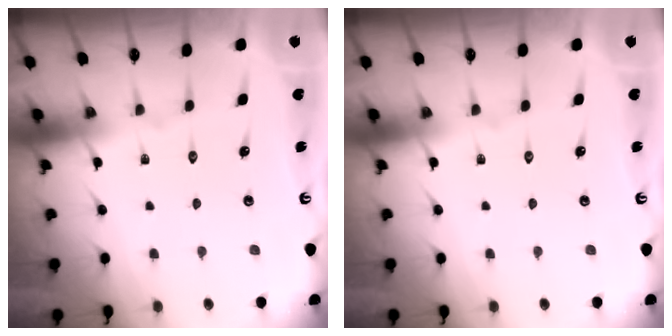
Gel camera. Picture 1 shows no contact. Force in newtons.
{"total": 0.0}